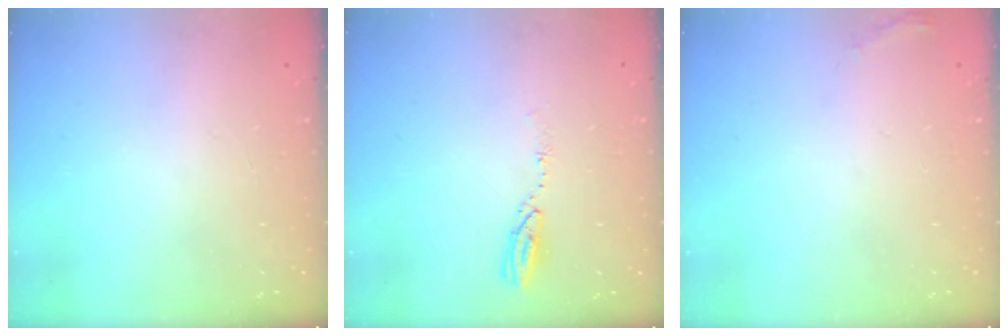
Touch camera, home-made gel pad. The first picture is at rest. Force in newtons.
{"total": 3.9, "press": 3.9, "slide": 0.4}
{"total": 4.4, "press": 4.0, "slide": 1.9}